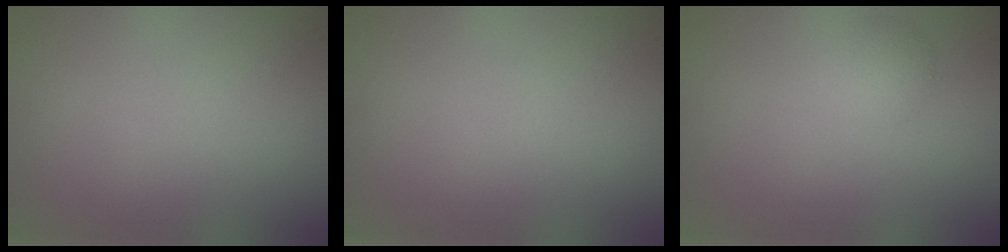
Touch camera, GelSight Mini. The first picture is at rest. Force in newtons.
{"total": 0.0}
{"total": 1.7, "press": 1.7, "slide": 0.0}